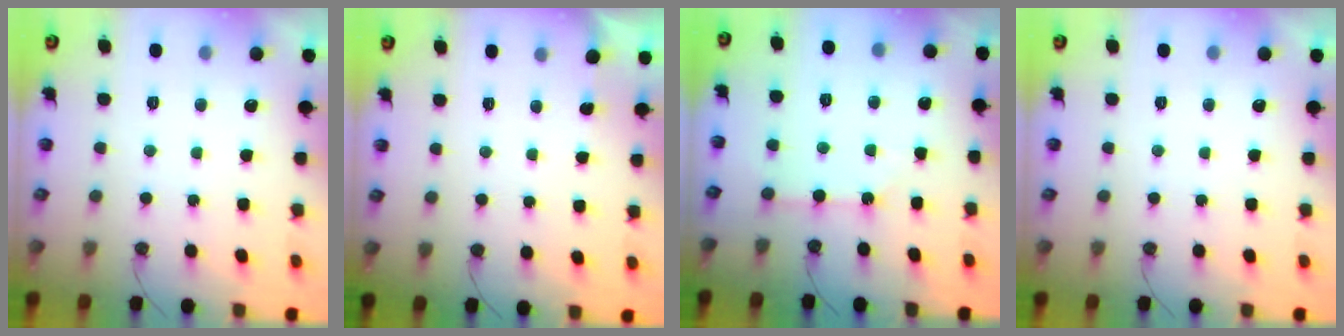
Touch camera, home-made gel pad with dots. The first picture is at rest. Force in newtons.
{"total": 0.7, "press": 0.7, "slide": 0.1}
{"total": 3.9, "press": 3.9, "slide": 0.5}
{"total": 0.0}